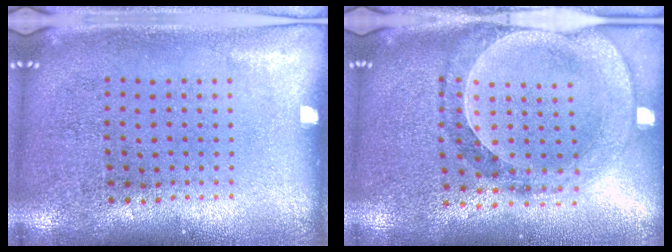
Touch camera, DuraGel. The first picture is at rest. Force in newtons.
{"total": 1.0, "press": 0.9, "slide": 0.2}